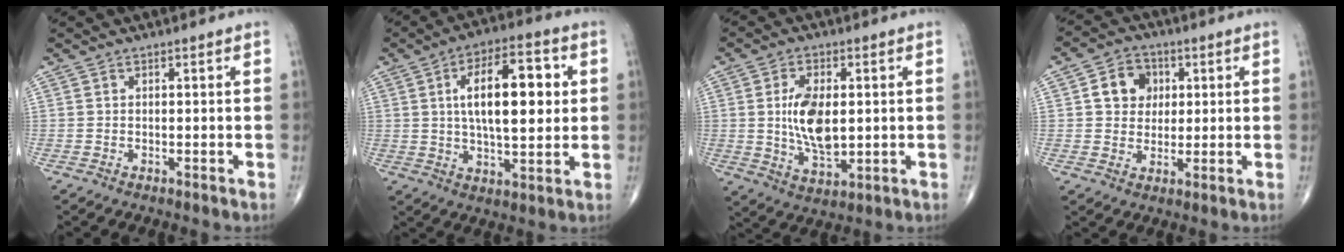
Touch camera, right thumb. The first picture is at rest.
{"total": 16.1, "force": [3.0, 6.8, 14.2], "torque": [-0.210, 0.005, 0.046]}
{"total": 10.9, "force": [0.9, 5.7, 9.3], "torque": [-0.164, -0.014, 0.024]}
{"total": 7.7, "force": [1.8, 6.4, 3.7], "torque": [-0.028, -0.001, 0.025]}